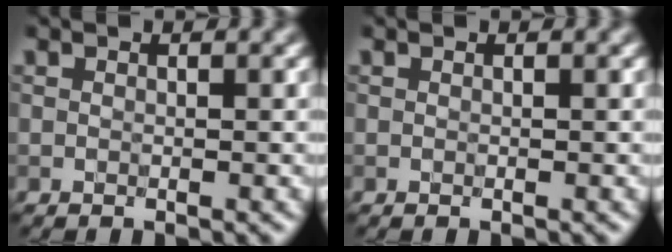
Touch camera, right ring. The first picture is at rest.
{"total": 0.0}